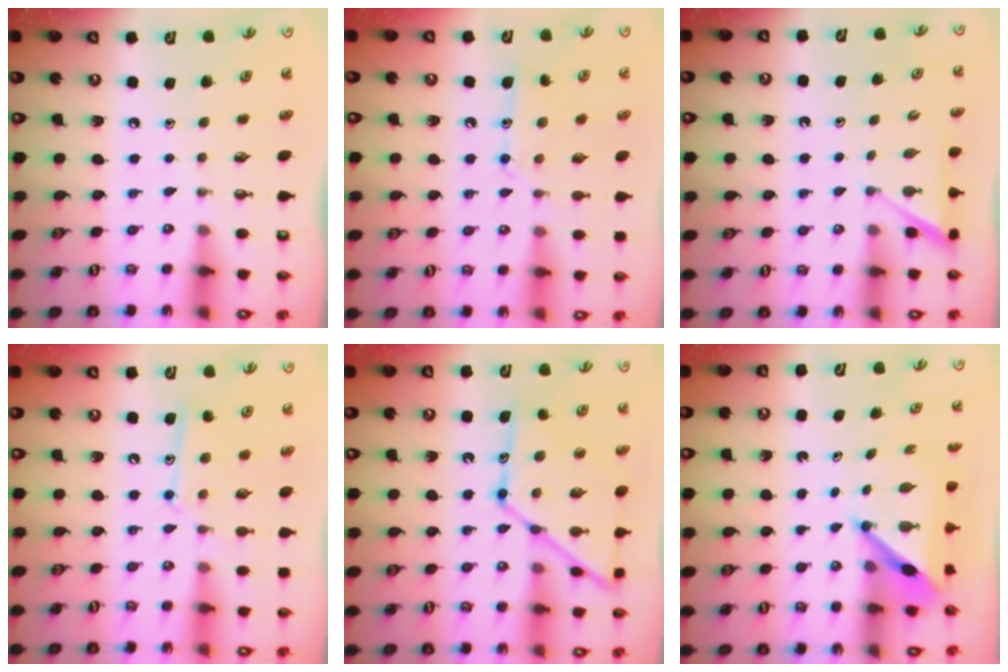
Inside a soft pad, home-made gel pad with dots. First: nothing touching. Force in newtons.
{"total": 9.7, "press": 9.7, "slide": 0.5}
{"total": 4.1, "press": 4.1, "slide": 0.2}
{"total": 10.8, "press": 10.7, "slide": 0.7}
{"total": 15.4, "press": 15.3, "slide": 1.3}
{"total": 6.0, "press": 6.0, "slide": 0.4}